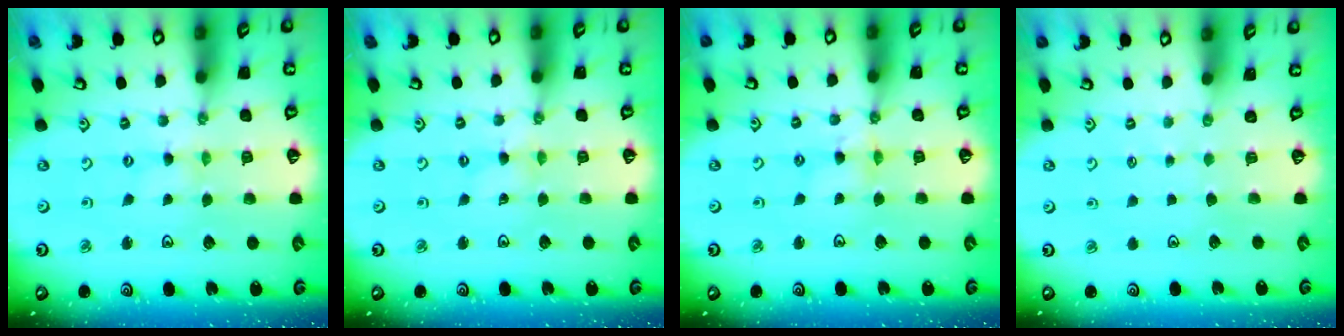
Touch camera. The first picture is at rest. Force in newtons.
{"total": 0.0}
{"total": 3.3, "press": 3.3, "slide": 0.3}
{"total": 0.6, "press": 0.6, "slide": 0.1}